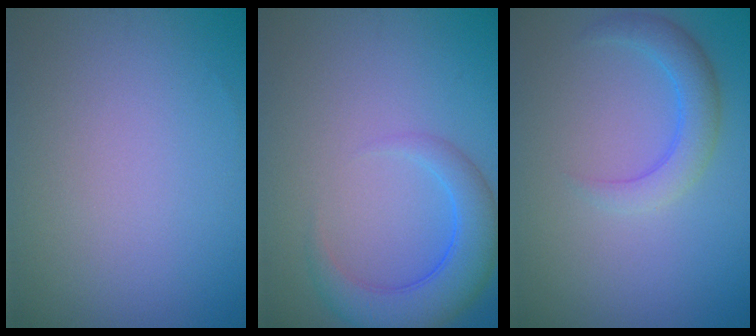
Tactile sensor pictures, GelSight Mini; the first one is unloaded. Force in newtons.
{"total": 4.9, "press": 4.9, "slide": 0.4}
{"total": 3.0, "press": 3.0, "slide": 0.2}